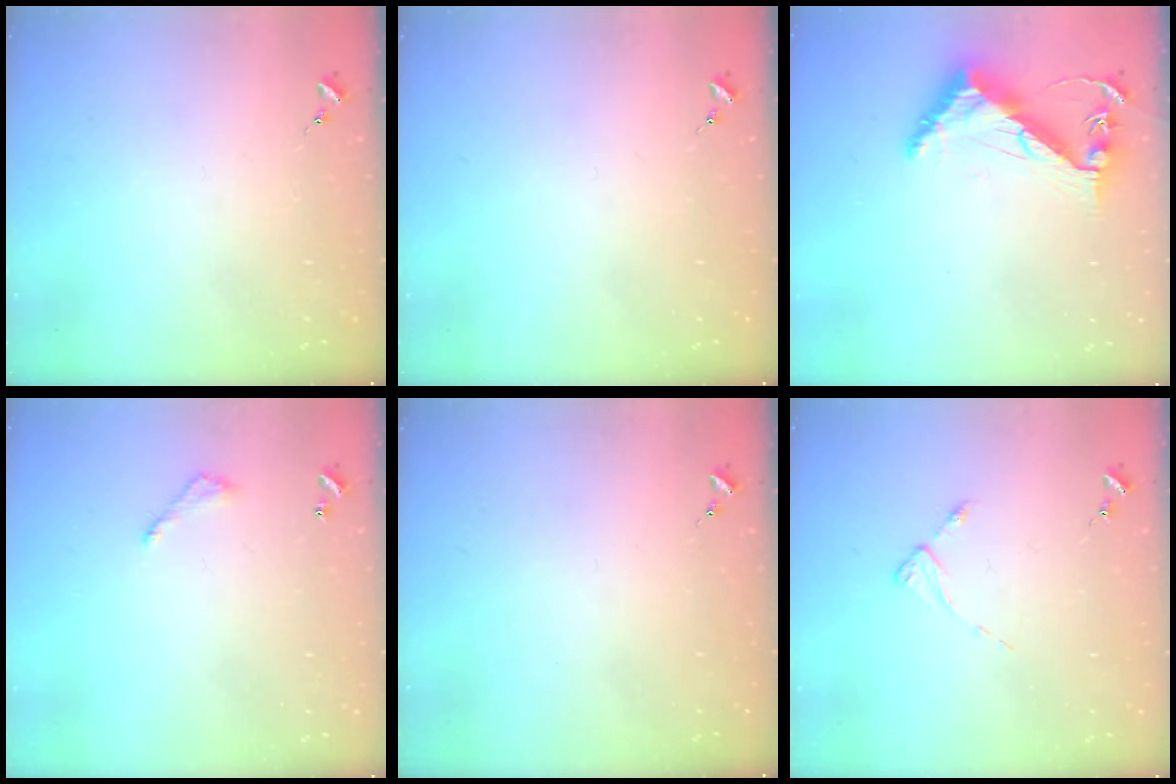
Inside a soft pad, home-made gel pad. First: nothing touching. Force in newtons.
{"total": 0.0}
{"total": 8.7, "press": 8.6, "slide": 0.9}
{"total": 6.0, "press": 6.0, "slide": 0.6}
{"total": 0.0}
{"total": 2.9, "press": 2.8, "slide": 0.4}